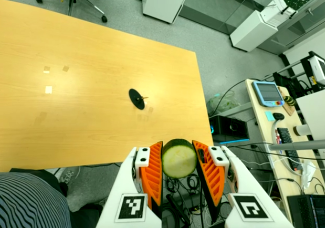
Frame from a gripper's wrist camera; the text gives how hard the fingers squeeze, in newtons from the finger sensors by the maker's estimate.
{"total": 11.2, "left": 10.7, "right": 11.7}